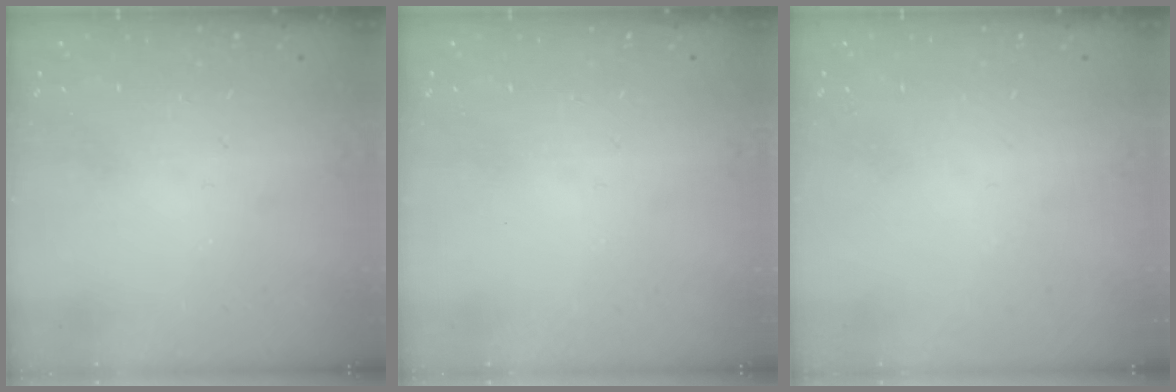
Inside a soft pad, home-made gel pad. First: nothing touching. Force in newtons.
{"total": 0.0}
{"total": 0.0}